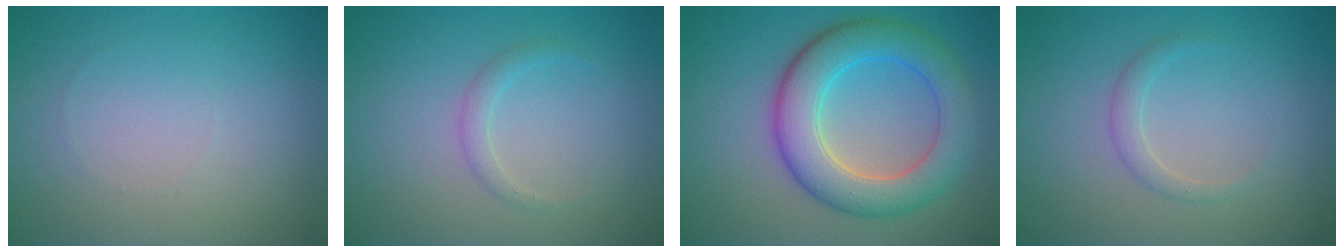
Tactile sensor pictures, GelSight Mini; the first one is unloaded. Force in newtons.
{"total": 1.2, "press": 1.2, "slide": 0.0}
{"total": 7.3, "press": 7.3, "slide": 0.1}
{"total": 1.4, "press": 1.4, "slide": 0.1}